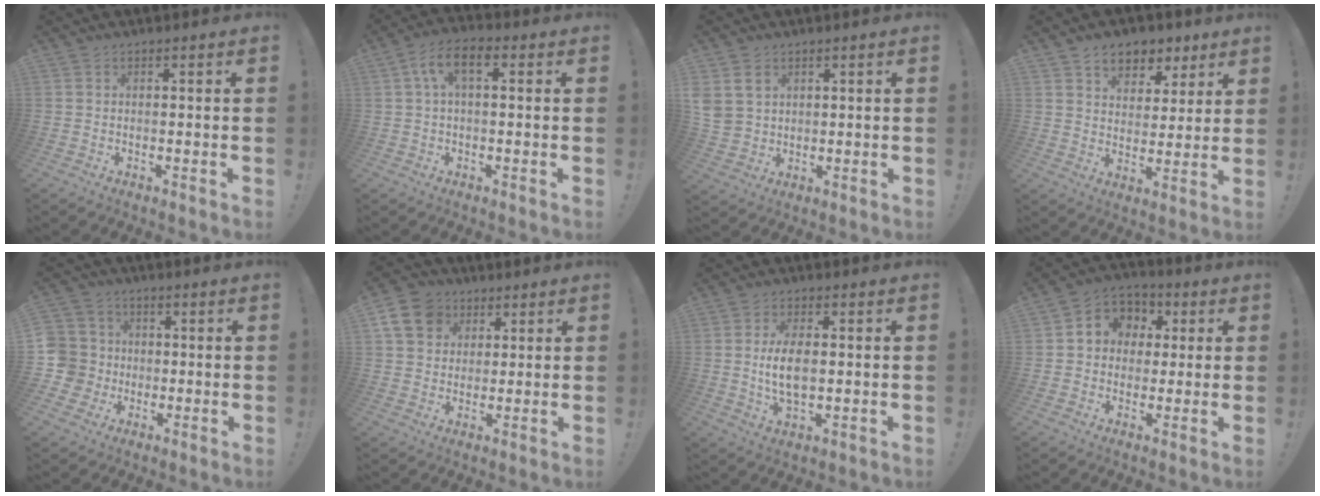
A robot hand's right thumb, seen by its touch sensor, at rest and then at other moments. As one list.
[{"total": 7.1, "force": [1.5, 3.4, 6.0], "torque": [-0.109, 0.011, 0.029]}, {"total": 6.5, "force": [3.1, 5.1, 2.6], "torque": [-0.042, -0.009, 0.062]}, {"total": 8.5, "force": [5.5, 5.8, 2.8], "torque": [-0.034, -0.040, 0.104]}, {"total": 9.4, "force": [-0.7, 9.1, 2.3], "torque": [-0.048, 0.004, -0.009]}, {"total": 11.9, "force": [4.8, 9.9, 4.7], "torque": [-0.078, -0.019, 0.097]}, {"total": 8.5, "force": [0.3, 4.3, 7.3], "torque": [-0.126, -0.012, -0.003]}, {"total": 7.7, "force": [0.3, 7.3, 2.5], "torque": [-0.033, 0.003, 0.013]}]